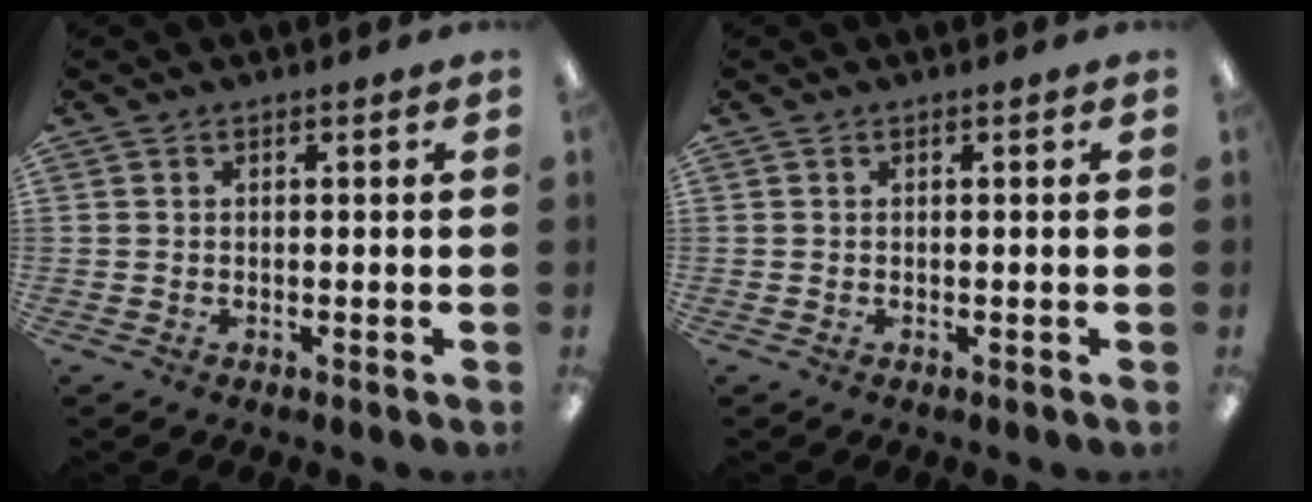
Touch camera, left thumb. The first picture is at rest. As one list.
[{"total": 0.0}]